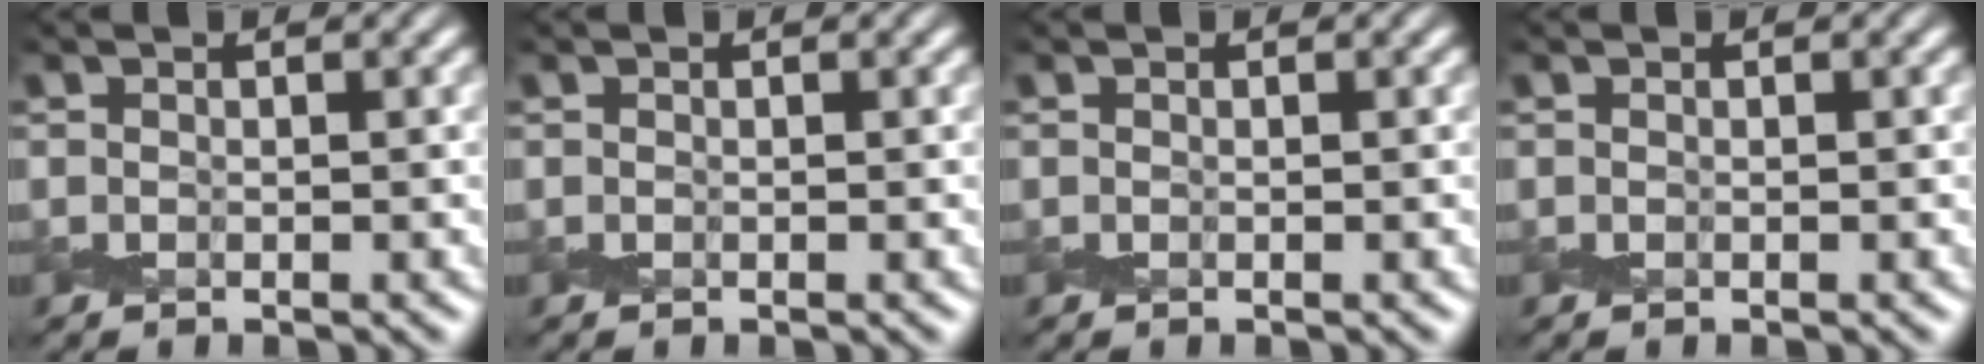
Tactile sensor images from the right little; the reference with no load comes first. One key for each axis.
{"total": 0.0}
{"total": 0.0}
{"total": 0.0}